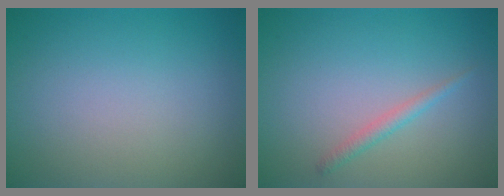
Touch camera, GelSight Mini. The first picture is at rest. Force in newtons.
{"total": 1.2, "press": 1.2, "slide": 0.0}